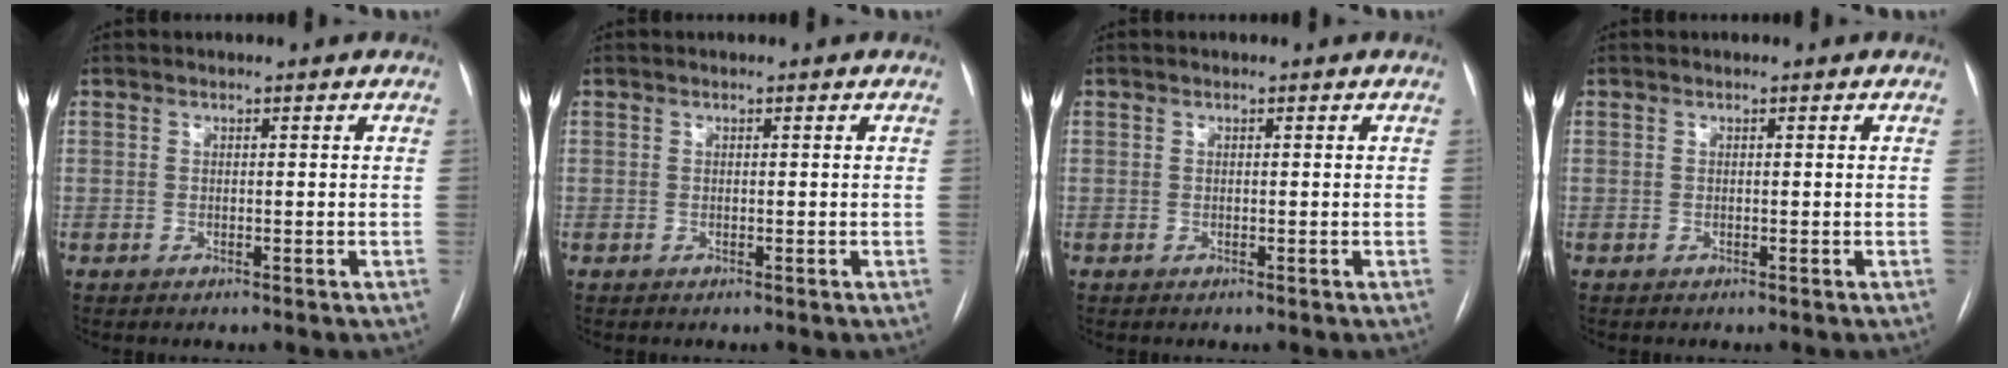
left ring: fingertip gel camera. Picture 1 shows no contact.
{"total": 0.0}
{"total": 0.0}
{"total": 0.0}